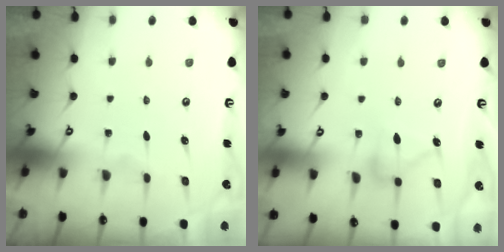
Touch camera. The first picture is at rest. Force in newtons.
{"total": 9.5, "press": 9.5, "slide": 0.5}